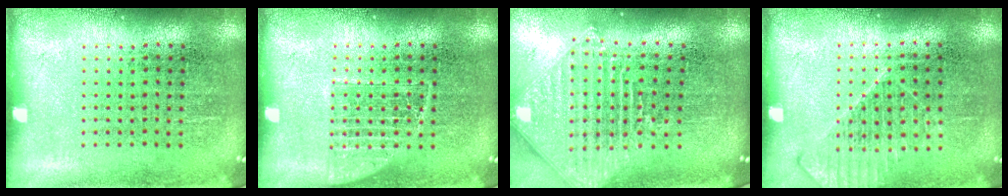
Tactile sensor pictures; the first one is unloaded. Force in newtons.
{"total": 1.8, "press": 1.7, "slide": 0.5}
{"total": 2.4, "press": 1.9, "slide": 1.5}
{"total": 1.3, "press": 1.2, "slide": 0.4}